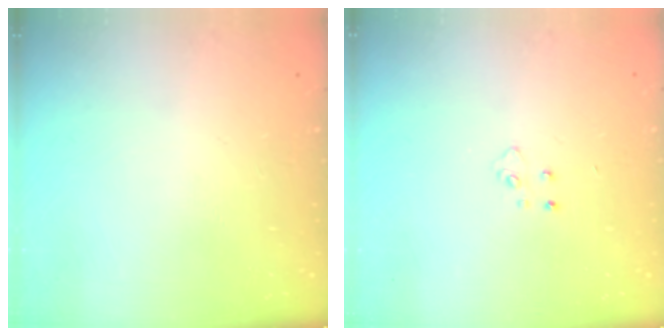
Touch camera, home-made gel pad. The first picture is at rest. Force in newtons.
{"total": 3.3, "press": 3.3, "slide": 0.4}